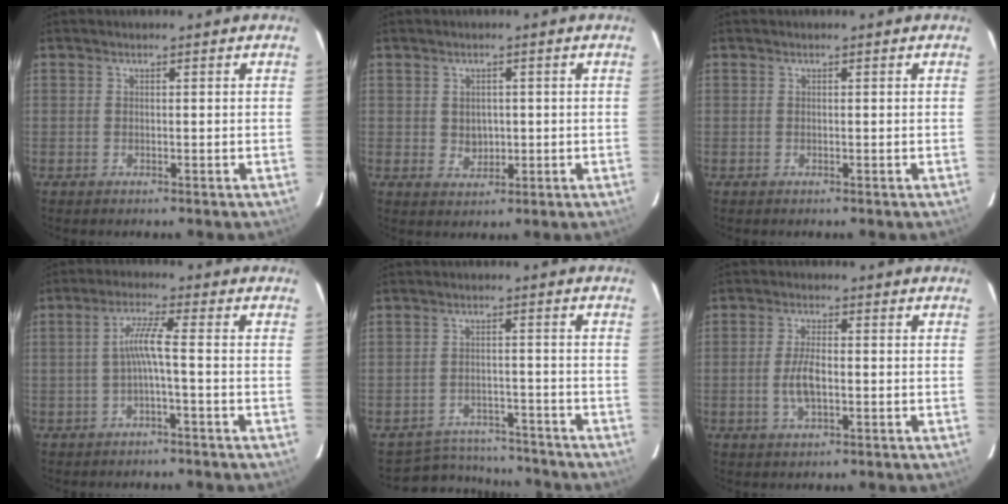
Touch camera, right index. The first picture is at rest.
{"total": 3.2, "force": [0.2, 2.9, 1.3], "torque": [-0.021, 0.004, 0.010]}
{"total": 0.0}
{"total": 4.3, "force": [-1.2, -0.5, 4.1], "torque": [-0.086, 0.006, -0.021]}
{"total": 10.3, "force": [-9.5, 3.7, 1.1], "torque": [-0.037, 0.021, -0.124]}
{"total": 4.9, "force": [-1.0, 1.8, 4.5], "torque": [-0.090, -0.001, -0.016]}